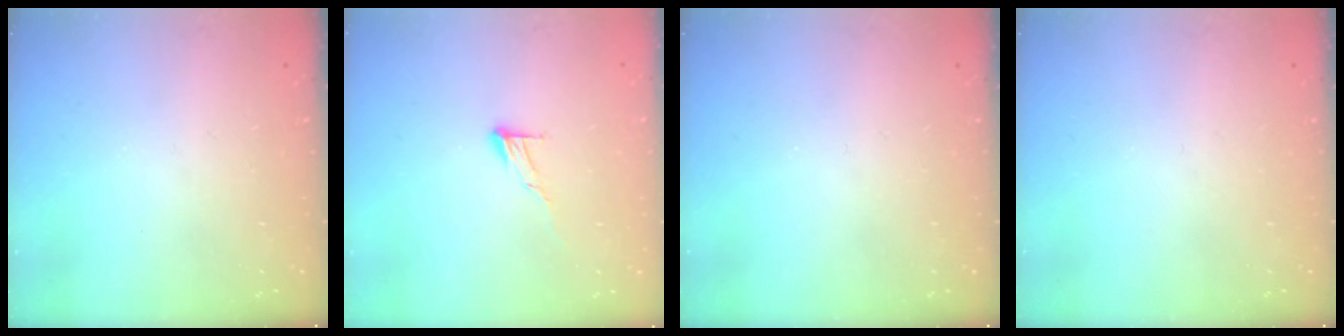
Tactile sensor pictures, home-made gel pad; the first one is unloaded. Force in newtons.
{"total": 6.9, "press": 6.8, "slide": 0.4}
{"total": 0.0}
{"total": 0.0}